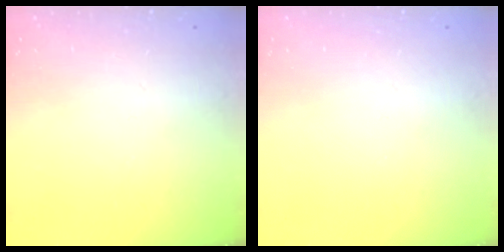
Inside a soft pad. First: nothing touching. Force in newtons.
{"total": 0.0}